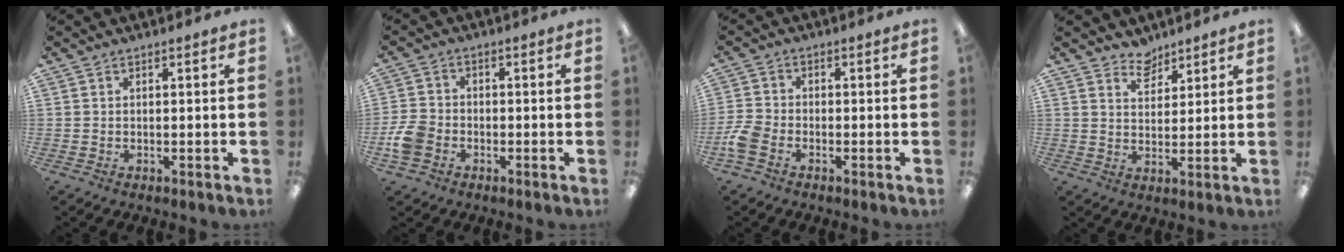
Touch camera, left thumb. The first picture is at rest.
{"total": 6.2, "force": [-2.4, 4.7, 3.1], "torque": [-0.066, 0.016, -0.043]}
{"total": 4.8, "force": [-2.3, 3.1, 2.8], "torque": [-0.060, 0.009, -0.042]}
{"total": 5.3, "force": [4.6, 2.5, 1.0], "torque": [-0.016, -0.026, 0.085]}